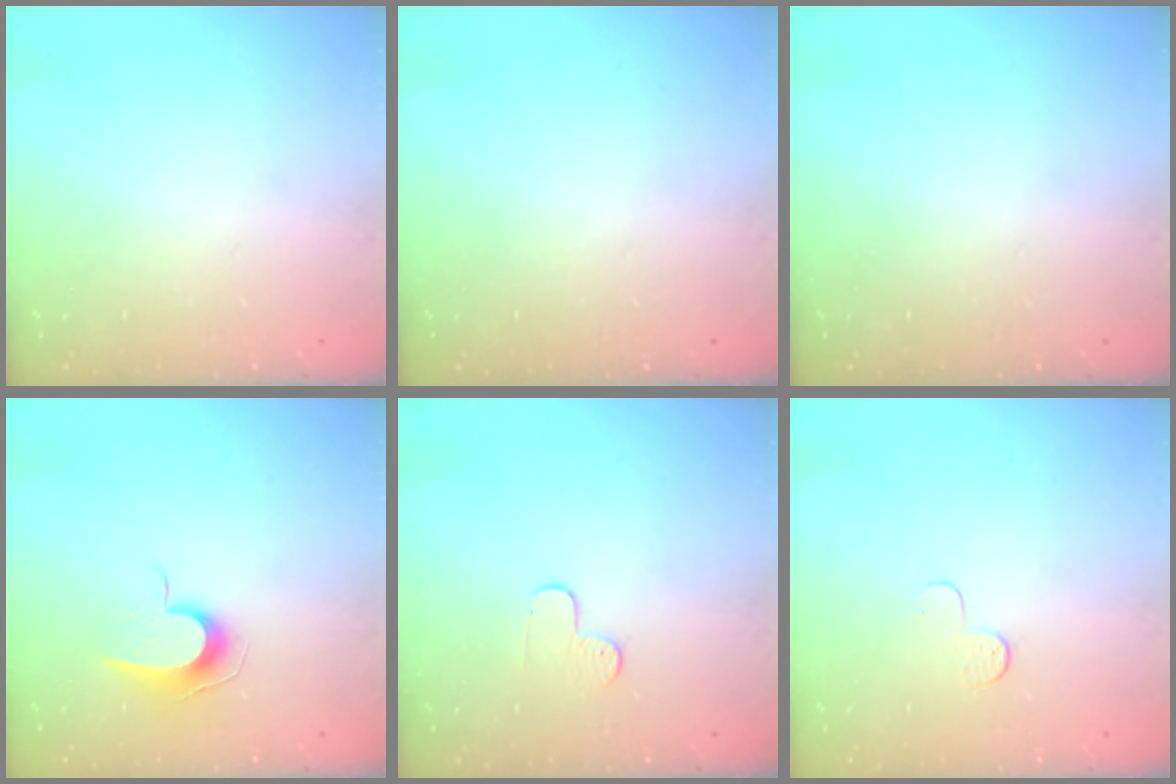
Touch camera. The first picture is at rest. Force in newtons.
{"total": 0.0}
{"total": 0.0}
{"total": 8.8, "press": 8.7, "slide": 0.8}
{"total": 5.9, "press": 5.9, "slide": 0.5}
{"total": 5.0, "press": 4.9, "slide": 0.5}